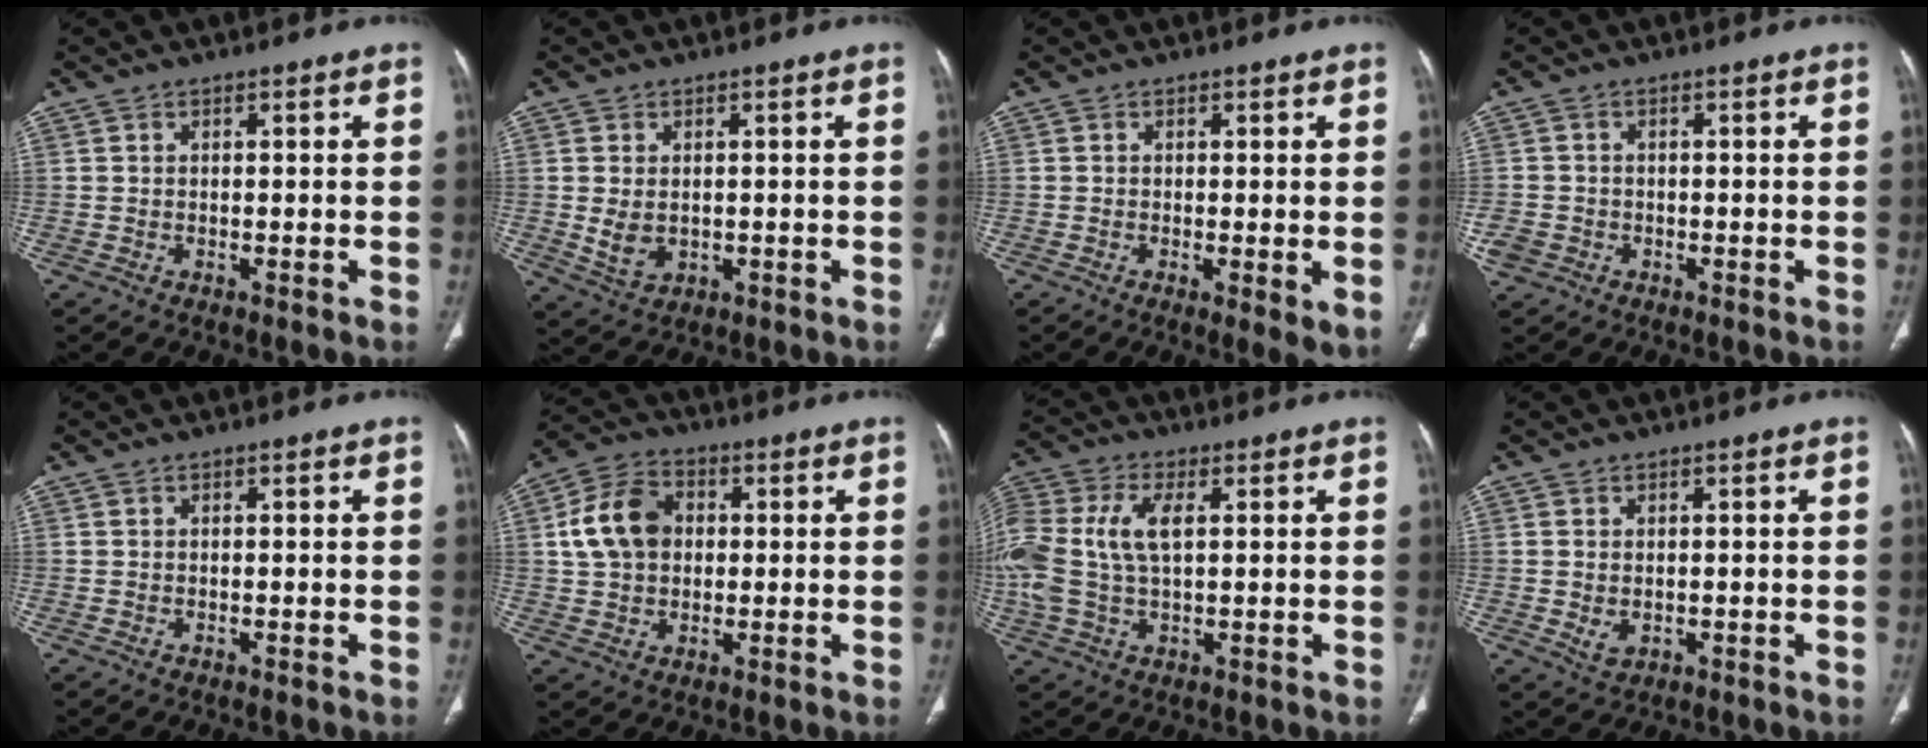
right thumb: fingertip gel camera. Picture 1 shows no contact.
{"total": 4.4, "force": [0.0, 3.2, 3.0], "torque": [-0.046, -0.009, 0.012]}
{"total": 3.9, "force": [-0.6, 1.0, 3.7], "torque": [-0.059, -0.016, -0.012]}
{"total": 3.7, "force": [-1.5, 3.1, 1.3], "torque": [-0.027, 0.012, -0.024]}
{"total": 0.0}
{"total": 11.0, "force": [1.5, 8.4, 7.1], "torque": [-0.118, 0.017, 0.023]}
{"total": 14.6, "force": [2.0, 8.1, 12.0], "torque": [-0.303, 0.015, 0.038]}
{"total": 2.5, "force": [-0.3, 1.8, 1.7], "torque": [-0.028, -0.007, 0.003]}